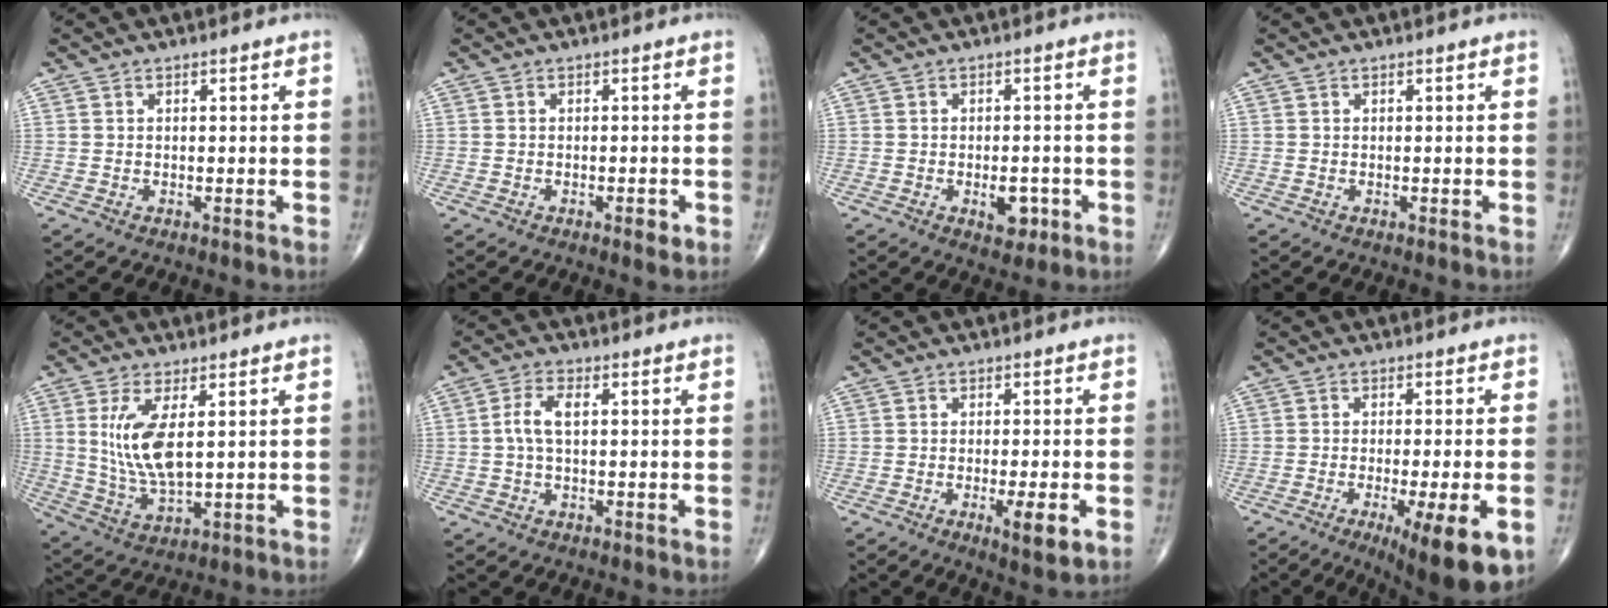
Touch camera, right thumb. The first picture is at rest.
{"total": 1.8, "force": [-0.9, 0.6, 1.4], "torque": [-0.018, -0.001, -0.014]}
{"total": 4.3, "force": [-1.6, 2.4, 3.2], "torque": [-0.029, 0.002, -0.016]}
{"total": 0.0}
{"total": 10.5, "force": [2.3, 4.0, 9.5], "torque": [-0.198, -0.021, 0.056]}
{"total": 4.3, "force": [0.4, 1.9, 3.8], "torque": [-0.090, 0.010, 0.005]}
{"total": 5.4, "force": [-1.9, 1.0, 4.9], "torque": [-0.076, -0.012, -0.028]}
{"total": 13.7, "force": [-6.0, 2.9, 12.0], "torque": [-0.137, -0.009, -0.078]}